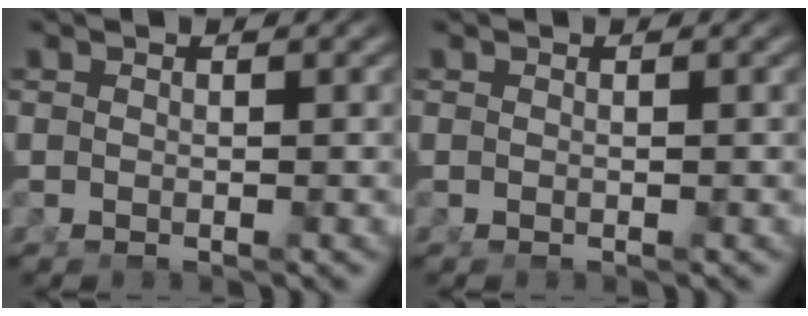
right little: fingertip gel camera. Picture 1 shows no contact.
{"total": 0.0}